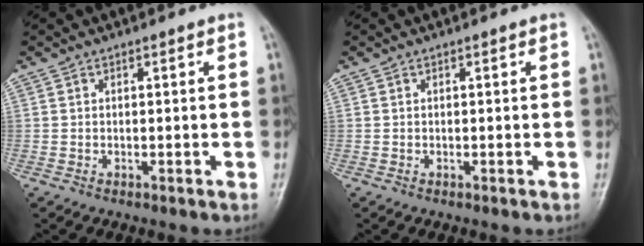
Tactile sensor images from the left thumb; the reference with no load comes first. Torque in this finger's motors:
{"motor_torque": [0.00, 0.00, 0.02, -0.02, 0.00]}